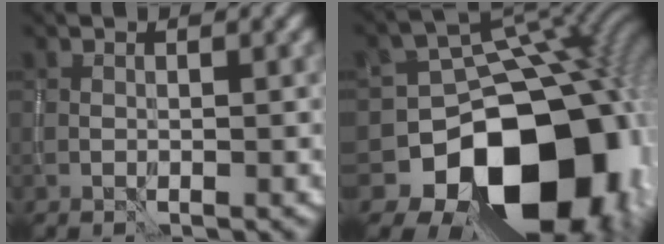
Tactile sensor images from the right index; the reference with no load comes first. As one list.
[{"total": 18.4, "force": [-7.0, 14.3, 9.2], "torque": [-0.098, -0.010, -0.117]}]